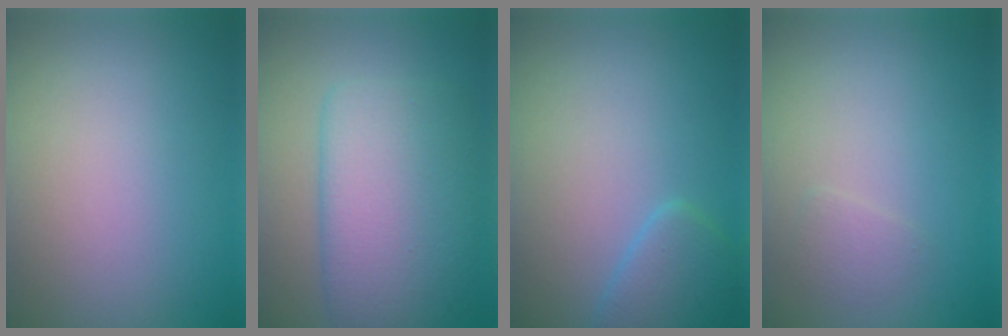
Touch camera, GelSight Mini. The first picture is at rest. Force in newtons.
{"total": 7.7, "press": 7.7, "slide": 0.1}
{"total": 2.6, "press": 2.6, "slide": 0.2}
{"total": 1.0, "press": 1.0, "slide": 0.0}